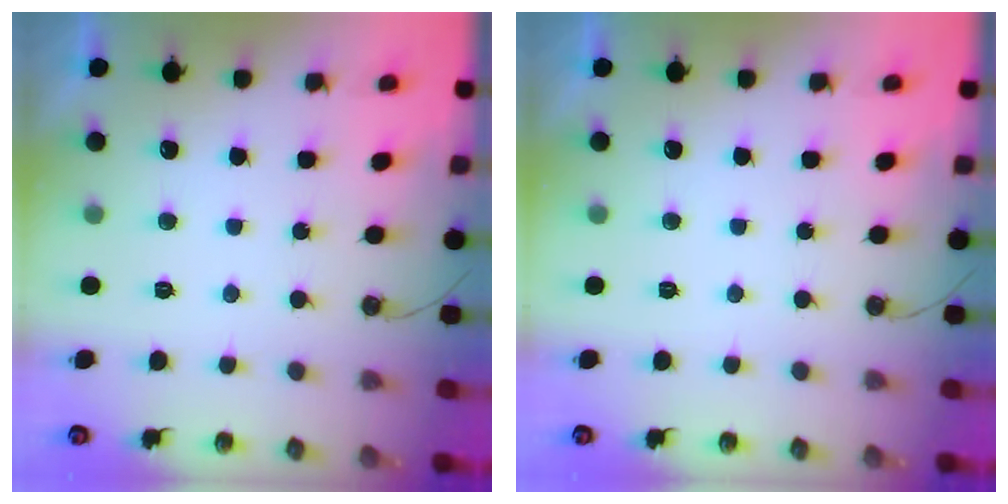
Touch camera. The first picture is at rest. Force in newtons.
{"total": 0.0}